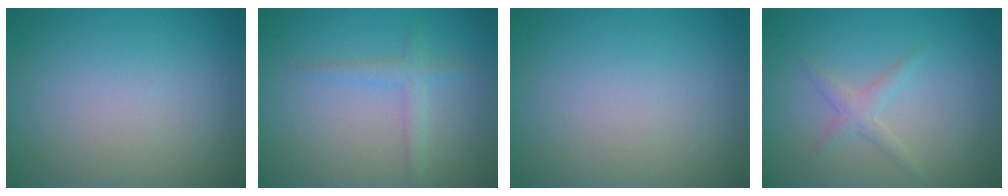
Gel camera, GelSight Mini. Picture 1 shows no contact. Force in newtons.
{"total": 1.8, "press": 1.8, "slide": 0.2}
{"total": 0.0}
{"total": 1.5, "press": 1.5, "slide": 0.1}